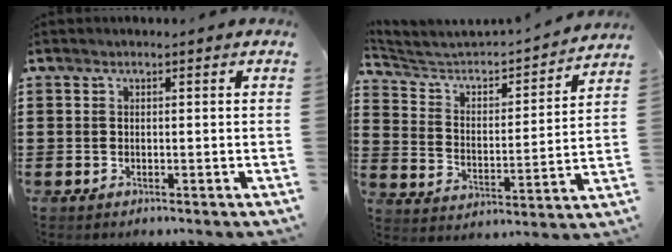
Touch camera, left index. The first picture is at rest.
{"total": 4.0, "force": [3.7, 1.1, 1.2], "torque": [-0.051, -0.035, 0.052]}